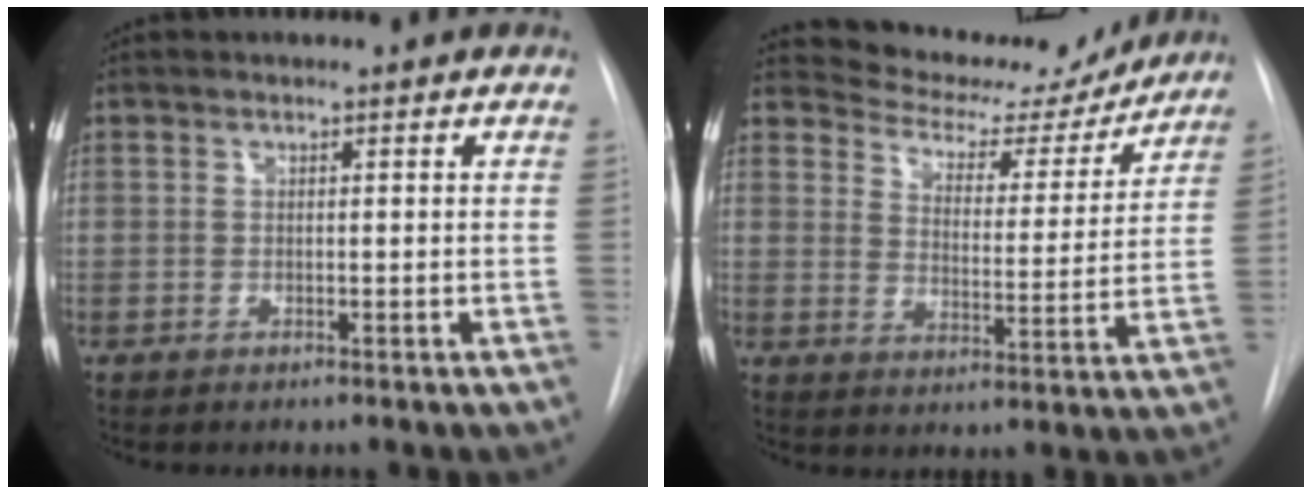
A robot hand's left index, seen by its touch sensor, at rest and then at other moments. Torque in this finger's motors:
{"motor_torque": [0.45, -0.71, -0.04, -0.05]}